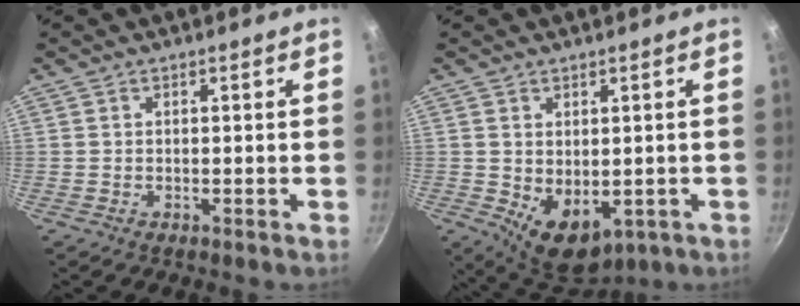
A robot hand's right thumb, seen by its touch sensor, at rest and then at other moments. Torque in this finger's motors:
{"motor_torque": [-0.31, 0.74, -0.04, 0.25, 0.05]}